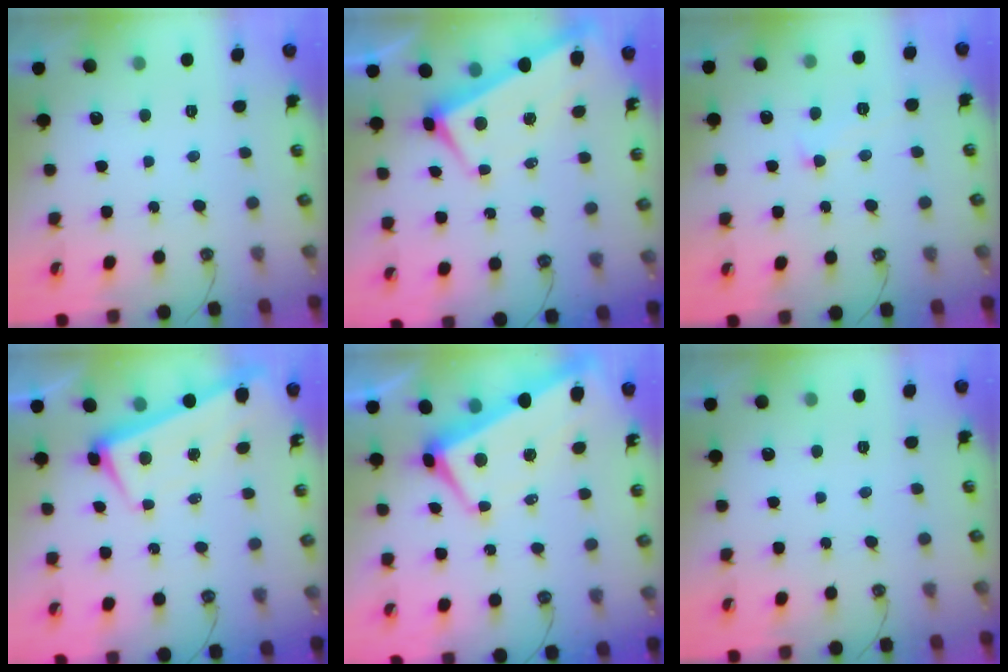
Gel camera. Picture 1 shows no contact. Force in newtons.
{"total": 2.5, "press": 2.3, "slide": 0.9}
{"total": 0.9, "press": 0.7, "slide": 0.6}
{"total": 1.9, "press": 1.0, "slide": 1.6}
{"total": 1.8, "press": 1.2, "slide": 1.3}
{"total": 0.0}